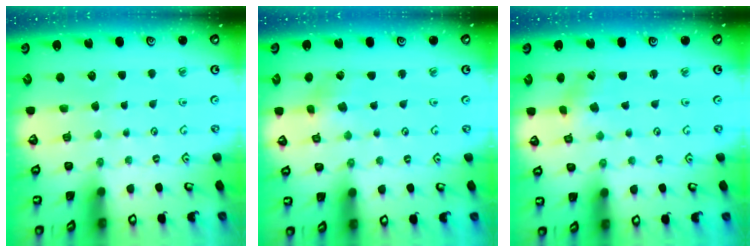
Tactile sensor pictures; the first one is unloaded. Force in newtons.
{"total": 2.5, "press": 2.5, "slide": 0.6}
{"total": 0.8, "press": 0.8, "slide": 0.1}